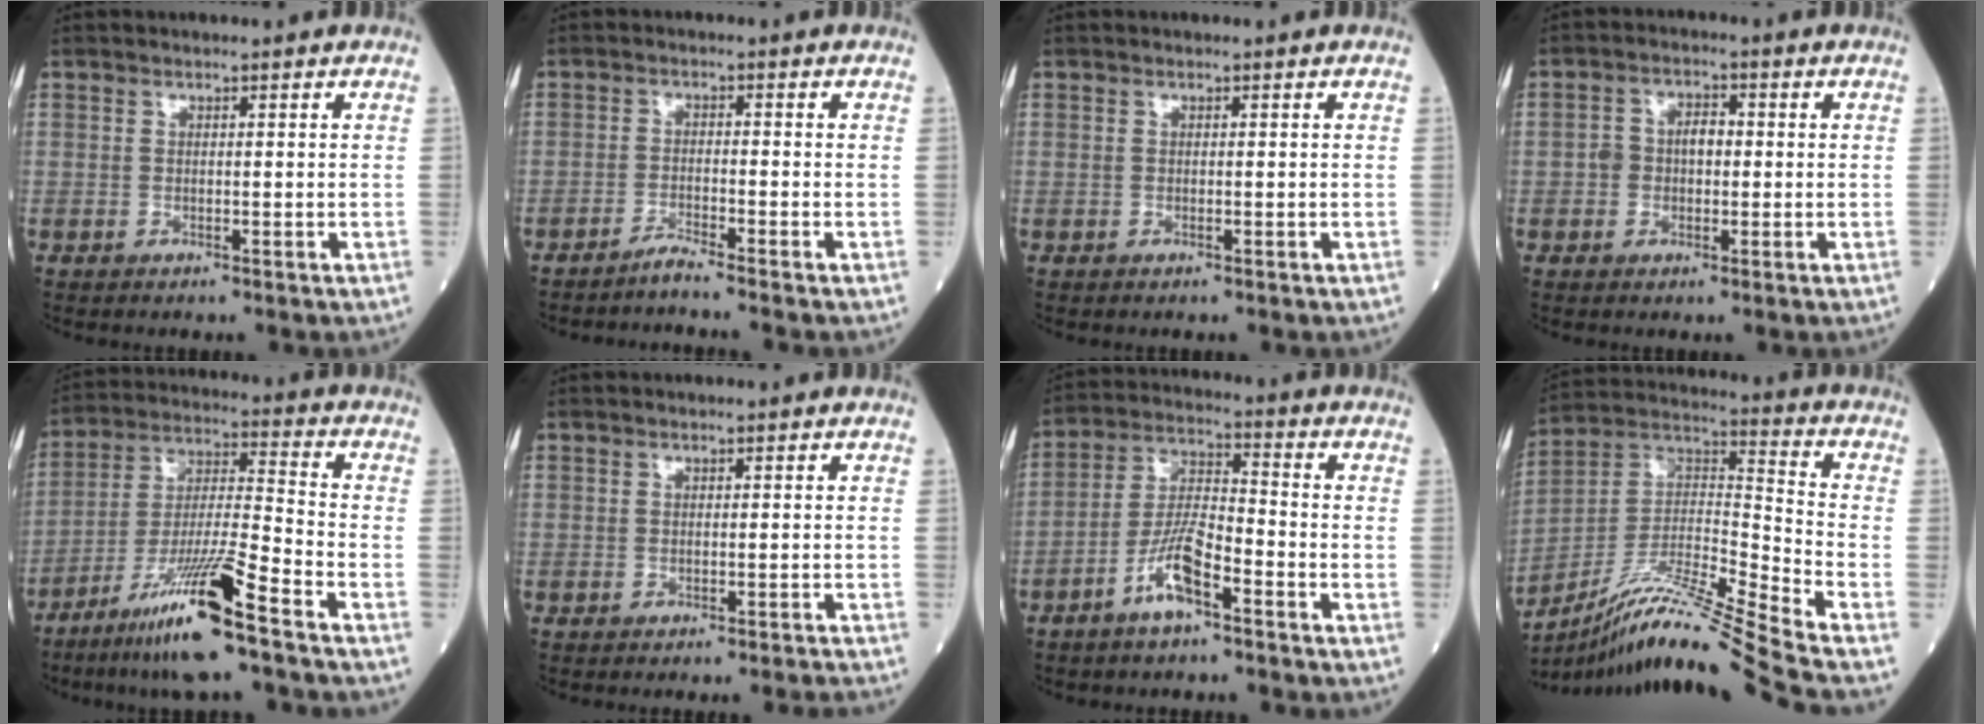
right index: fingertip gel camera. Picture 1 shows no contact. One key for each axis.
{"total": 2.6, "fx": -2.3, "fy": -1.1, "fz": 0.6, "tx": -0.014, "ty": -0.007, "tz": -0.046}
{"total": 0.0}
{"total": 4.2, "fx": -0.1, "fy": 2.7, "fz": 3.2, "tx": -0.060, "ty": 0.021, "tz": -0.001}
{"total": 14.4, "fx": -9.4, "fy": -0.6, "fz": 10.9, "tx": -0.211, "ty": -0.031, "tz": -0.173}
{"total": 3.9, "fx": -3.8, "fy": -0.8, "fz": 0.9, "tx": -0.006, "ty": -0.011, "tz": -0.043}
{"total": 8.1, "fx": -4.7, "fy": 1.6, "fz": 6.4, "tx": -0.132, "ty": 0.005, "tz": -0.092}
{"total": 19.7, "fx": -16.3, "fy": -2.6, "fz": 10.8, "tx": -0.221, "ty": -0.006, "tz": -0.296}